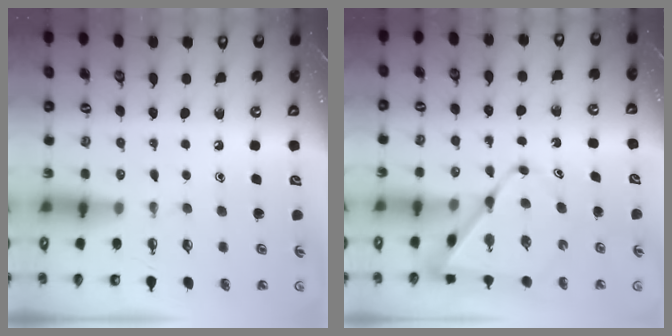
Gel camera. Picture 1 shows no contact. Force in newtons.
{"total": 10.1, "press": 10.1, "slide": 1.0}